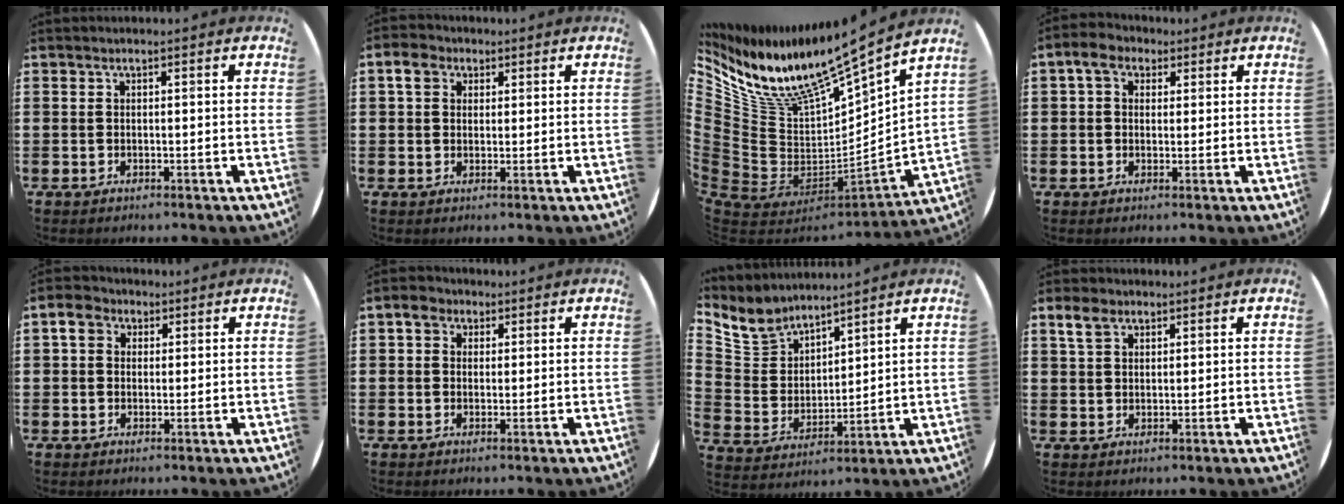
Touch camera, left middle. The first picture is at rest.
{"total": 3.0, "force": [1.6, 2.3, 1.0], "torque": [-0.022, 0.009, 0.027]}
{"total": 12.0, "force": [9.6, 3.7, 6.2], "torque": [-0.170, -0.082, 0.163]}
{"total": 3.4, "force": [2.0, 2.3, 1.4], "torque": [-0.029, 0.010, 0.035]}
{"total": 3.0, "force": [1.6, 2.4, 1.0], "torque": [-0.020, 0.009, 0.026]}
{"total": 2.7, "force": [1.6, 2.0, 0.8], "torque": [-0.014, 0.009, 0.027]}
{"total": 6.4, "force": [6.0, 2.1, 0.5], "torque": [-0.044, -0.036, 0.112]}
{"total": 3.0, "force": [2.1, 1.7, 1.3], "torque": [-0.024, 0.003, 0.038]}